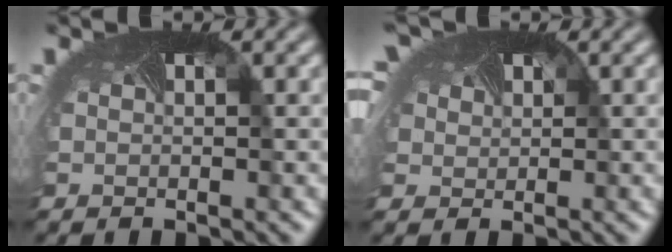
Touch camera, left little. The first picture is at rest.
{"total": 3.8, "force": [2.2, 2.5, 1.8], "torque": [-0.063, 0.002, 0.039]}